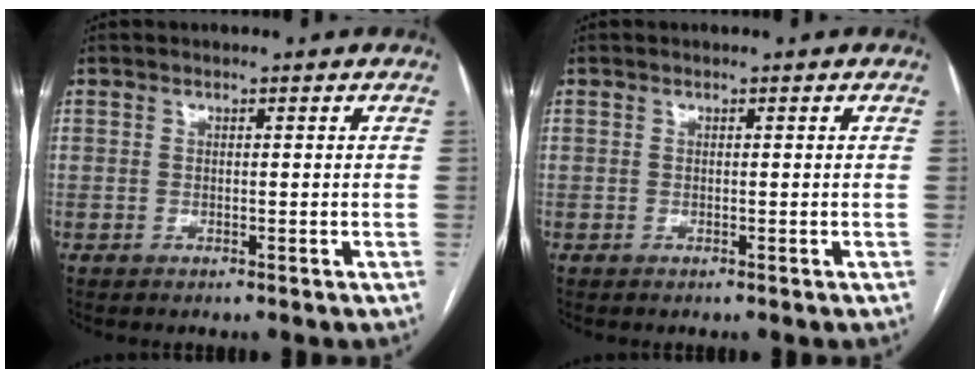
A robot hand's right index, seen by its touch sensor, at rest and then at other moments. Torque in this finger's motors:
{"motor_torque": [-0.10, -0.01, 0.02, 0.01]}